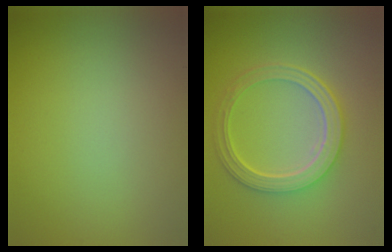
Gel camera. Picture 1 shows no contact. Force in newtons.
{"total": 5.2, "press": 3.9, "slide": 3.6}